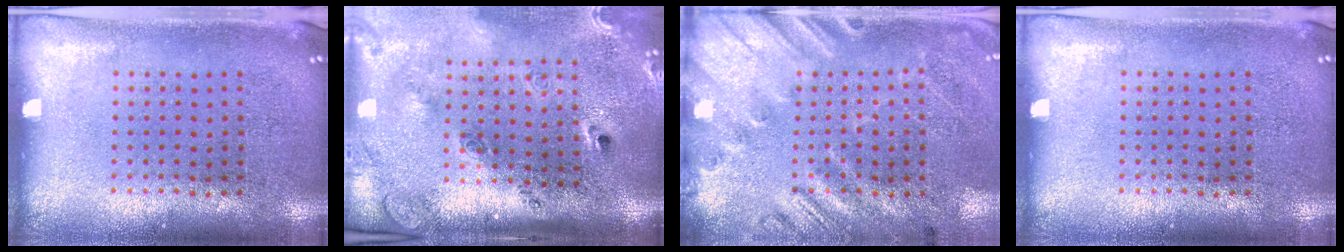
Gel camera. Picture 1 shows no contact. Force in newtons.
{"total": 2.8, "press": 2.0, "slide": 1.9}
{"total": 2.6, "press": 1.9, "slide": 1.8}
{"total": 0.0}